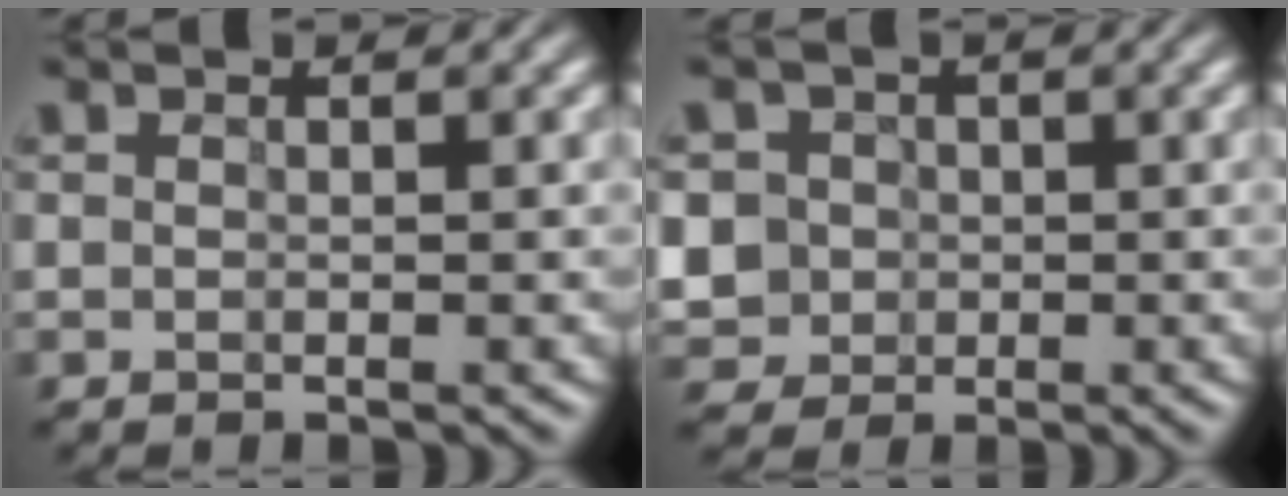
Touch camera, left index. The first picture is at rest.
{"total": 7.9, "force": [-0.9, 7.5, 2.3], "torque": [-0.081, 0.009, -0.027]}